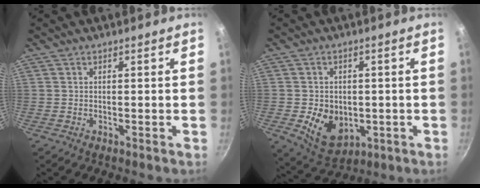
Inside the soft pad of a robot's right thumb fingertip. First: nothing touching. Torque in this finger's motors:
{"motor_torque": [-0.49, 0.74, 0.40, 0.46, 0.21]}